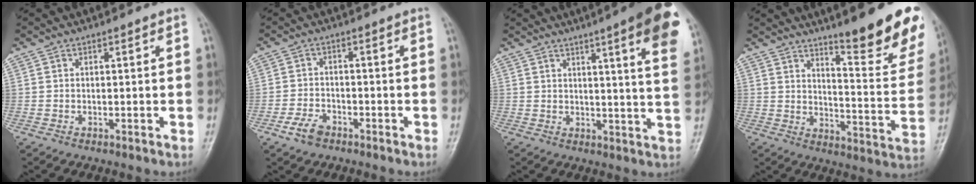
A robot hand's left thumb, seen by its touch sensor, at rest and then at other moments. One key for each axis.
{"total": 4.2, "fx": -2.7, "fy": 2.5, "fz": 2.1, "tx": -0.038, "ty": 0.014, "tz": -0.050}
{"total": 14.6, "fx": 7.7, "fy": 1.8, "fz": 12.3, "tx": -0.136, "ty": -0.030, "tz": 0.084}
{"total": 17.1, "fx": 12.2, "fy": 3.0, "fz": 11.6, "tx": -0.114, "ty": -0.099, "tz": 0.171}